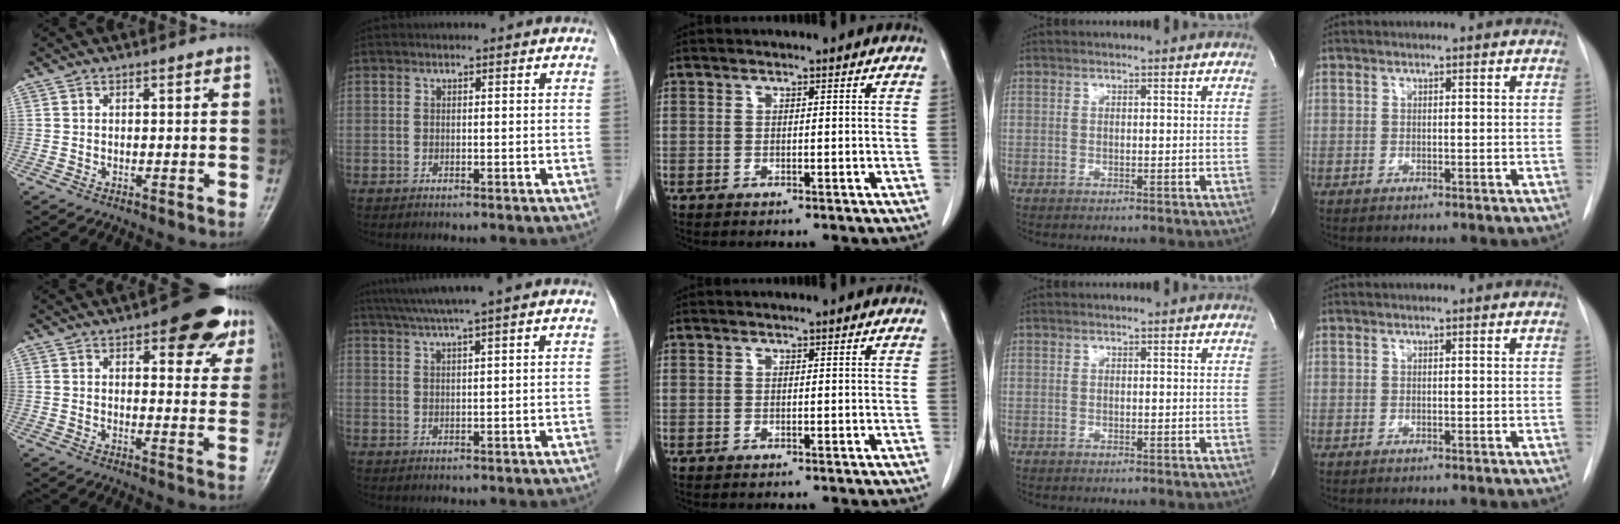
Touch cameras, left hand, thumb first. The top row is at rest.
{"thumb": {"total": 11.9, "force": [6.6, 4.9, 8.5], "torque": [-0.058, -0.023, 0.079]}, "index": {"total": 6.5, "force": [5.1, -1.5, 3.8], "torque": [-0.062, 0.021, 0.086]}}